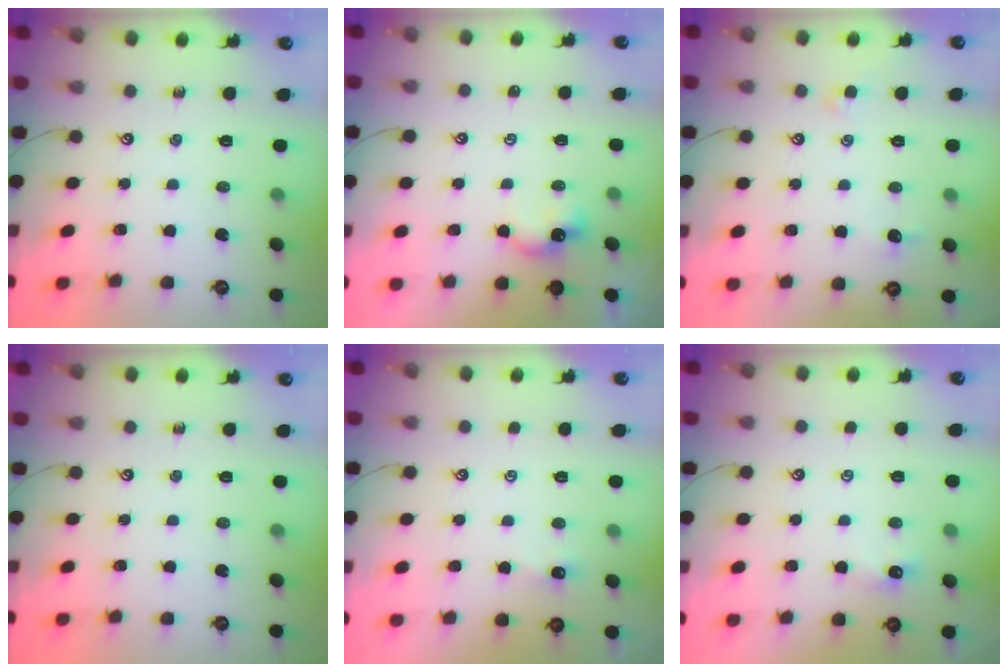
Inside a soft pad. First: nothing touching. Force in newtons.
{"total": 1.1, "press": 1.1, "slide": 0.3}
{"total": 0.9, "press": 0.7, "slide": 0.5}
{"total": 0.0}
{"total": 0.0}
{"total": 0.6, "press": 0.3, "slide": 0.5}